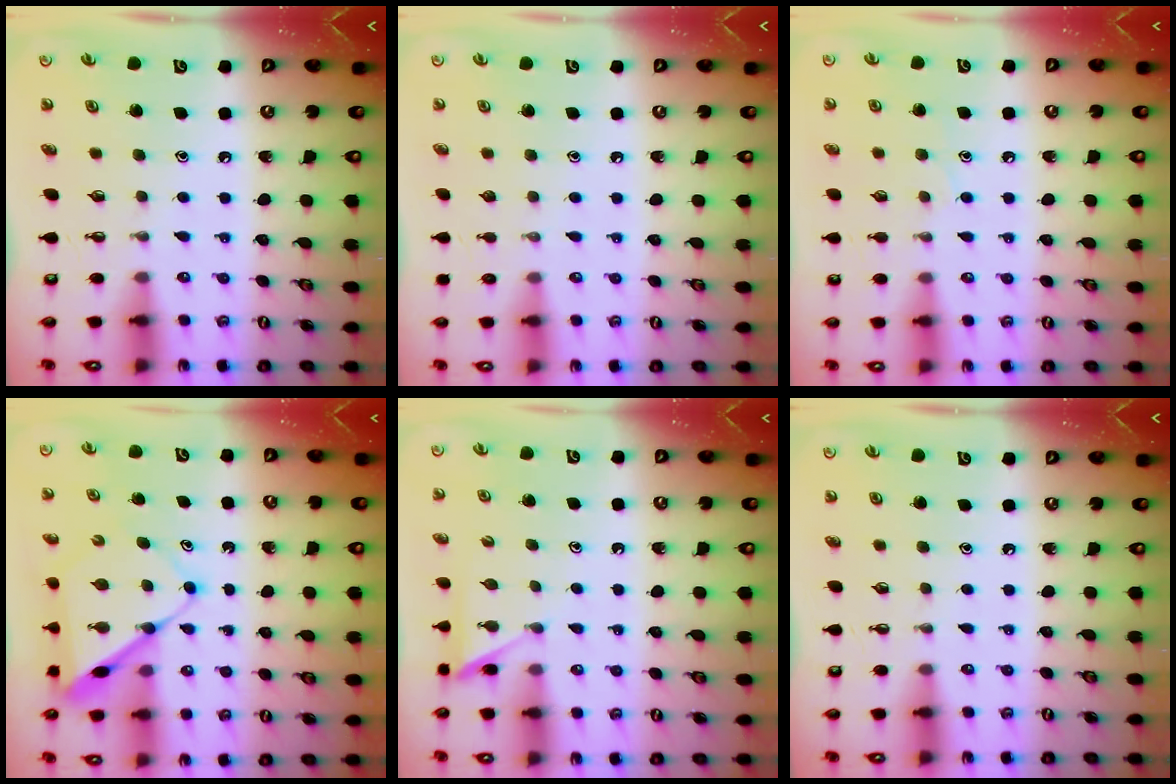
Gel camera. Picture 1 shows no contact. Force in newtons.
{"total": 0.0}
{"total": 5.5, "press": 5.5, "slide": 0.6}
{"total": 9.0, "press": 9.0, "slide": 0.8}
{"total": 5.7, "press": 5.7, "slide": 0.5}
{"total": 0.0}